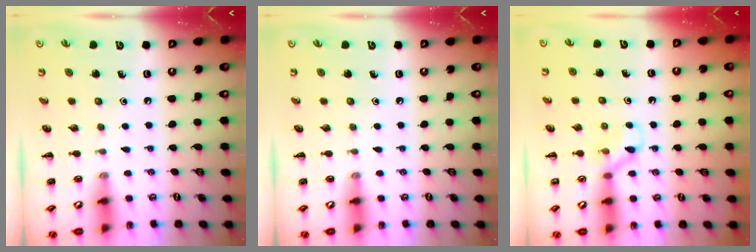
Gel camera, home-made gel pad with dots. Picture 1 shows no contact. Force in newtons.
{"total": 0.0}
{"total": 5.4, "press": 5.0, "slide": 2.0}